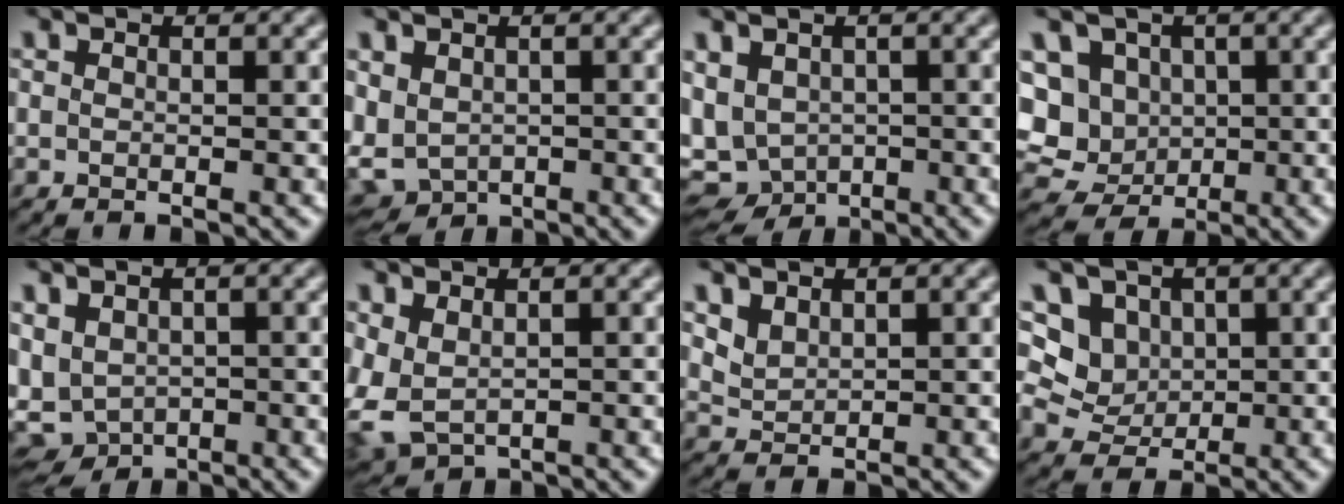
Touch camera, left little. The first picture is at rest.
{"total": 4.7, "force": [-0.3, 3.7, 2.9], "torque": [-0.076, -0.010, -0.001]}
{"total": 6.0, "force": [-1.1, 4.8, 3.4], "torque": [-0.067, -0.009, -0.005]}
{"total": 10.7, "force": [0.6, 9.8, 4.3], "torque": [-0.091, 0.018, -0.013]}
{"total": 5.4, "force": [-0.7, 4.3, 3.2], "torque": [-0.078, -0.010, -0.004]}
{"total": 4.2, "force": [-0.2, 2.8, 3.1], "torque": [-0.088, -0.008, 0.001]}
{"total": 1.6, "force": [1.1, 1.0, 0.7], "torque": [-0.023, -0.003, 0.026]}
{"total": 5.2, "force": [1.4, 4.5, 2.2], "torque": [-0.035, 0.005, 0.014]}